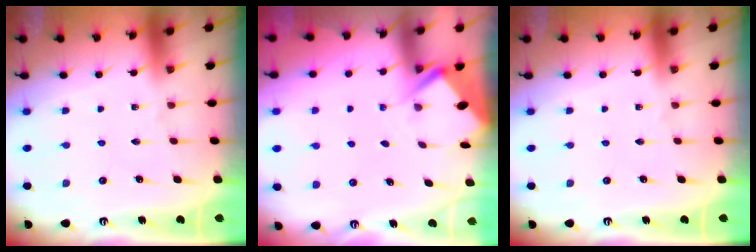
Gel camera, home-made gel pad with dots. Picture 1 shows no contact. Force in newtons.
{"total": 2.8, "press": 2.8, "slide": 0.3}
{"total": 0.0}